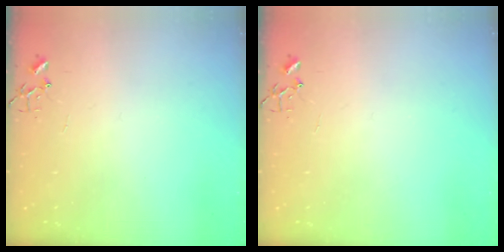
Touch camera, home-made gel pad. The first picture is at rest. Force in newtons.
{"total": 0.0}